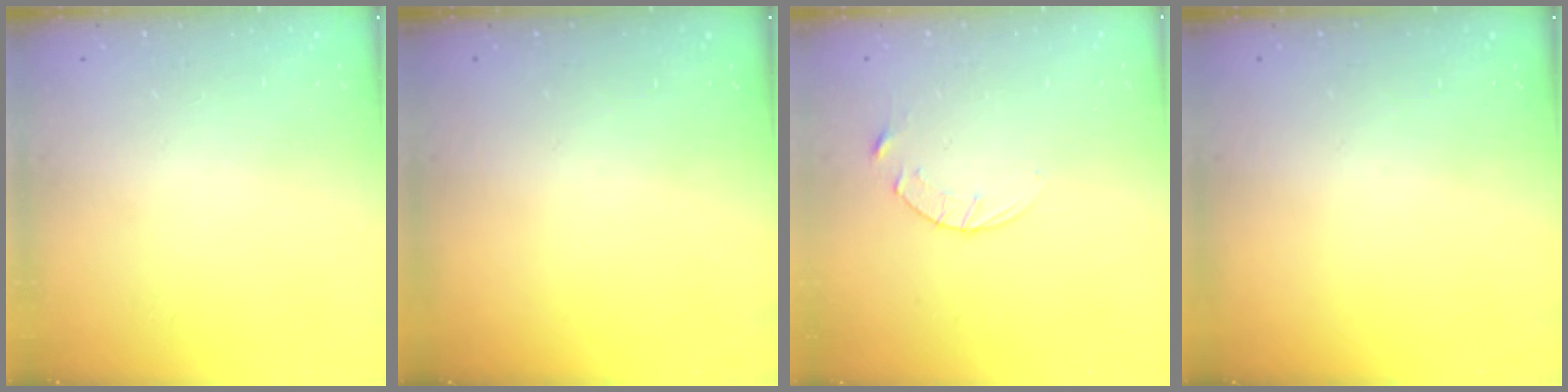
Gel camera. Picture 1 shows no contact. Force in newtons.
{"total": 0.0}
{"total": 3.2, "press": 3.2, "slide": 0.4}
{"total": 0.0}